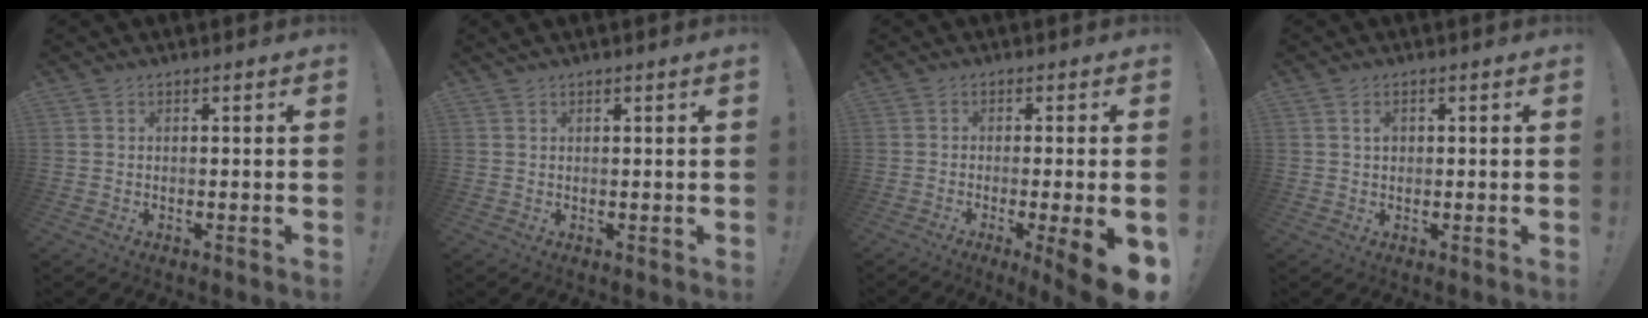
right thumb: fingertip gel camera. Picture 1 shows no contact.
{"total": 0.7, "force": [0.6, -0.1, 0.4], "torque": [-0.004, -0.001, 0.010]}
{"total": 9.5, "force": [-2.3, 0.1, 9.2], "torque": [-0.125, -0.005, -0.029]}
{"total": 1.6, "force": [0.4, 1.2, 1.0], "torque": [-0.004, -0.003, 0.004]}